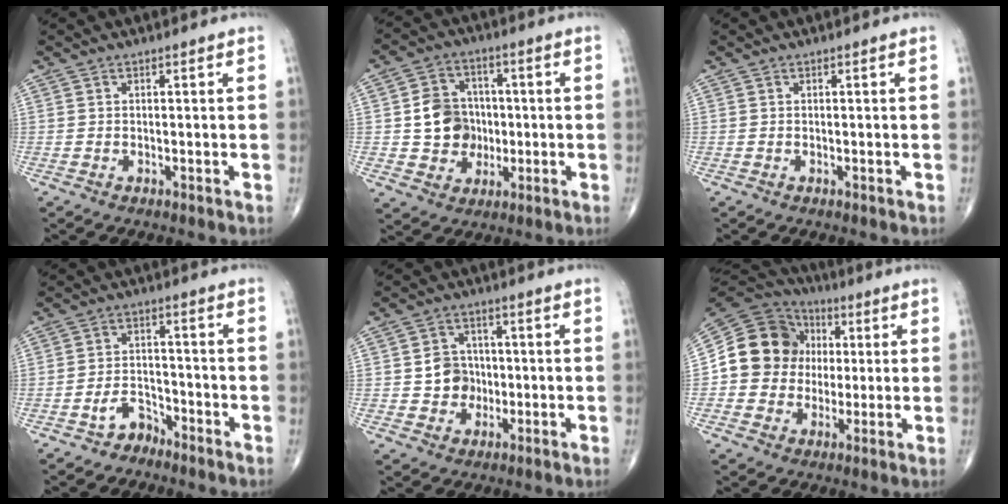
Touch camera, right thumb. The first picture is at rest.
{"total": 10.3, "force": [-0.3, 9.0, 4.9], "torque": [-0.043, 0.015, -0.005]}
{"total": 0.0}
{"total": 4.6, "force": [-3.2, 2.9, 1.5], "torque": [-0.013, 0.031, -0.058]}
{"total": 6.7, "force": [-0.6, 6.0, 2.8], "torque": [-0.012, 0.010, -0.013]}
{"total": 15.4, "force": [0.9, 14.0, 6.4], "torque": [-0.087, 0.028, 0.013]}